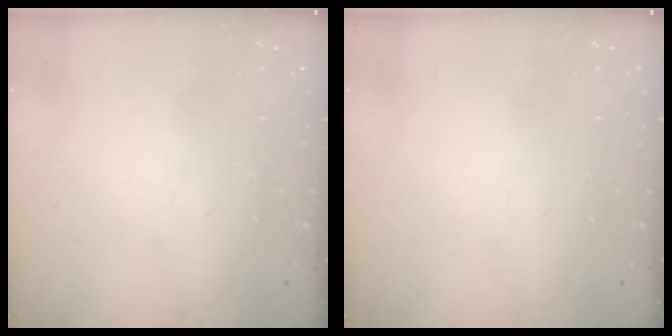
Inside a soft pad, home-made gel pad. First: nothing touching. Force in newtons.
{"total": 0.0}